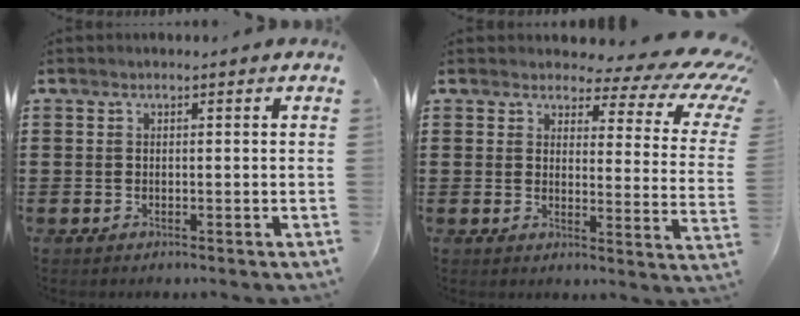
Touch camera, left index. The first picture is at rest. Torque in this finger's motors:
{"motor_torque": [2.14, 0.00, 0.33, -0.07]}